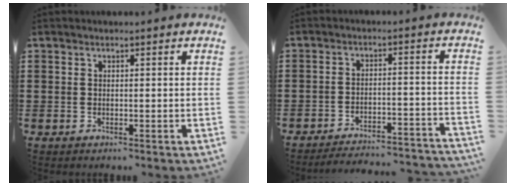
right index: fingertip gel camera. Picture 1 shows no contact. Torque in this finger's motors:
{"motor_torque": [1.09, 1.05, 0.35, 0.01]}